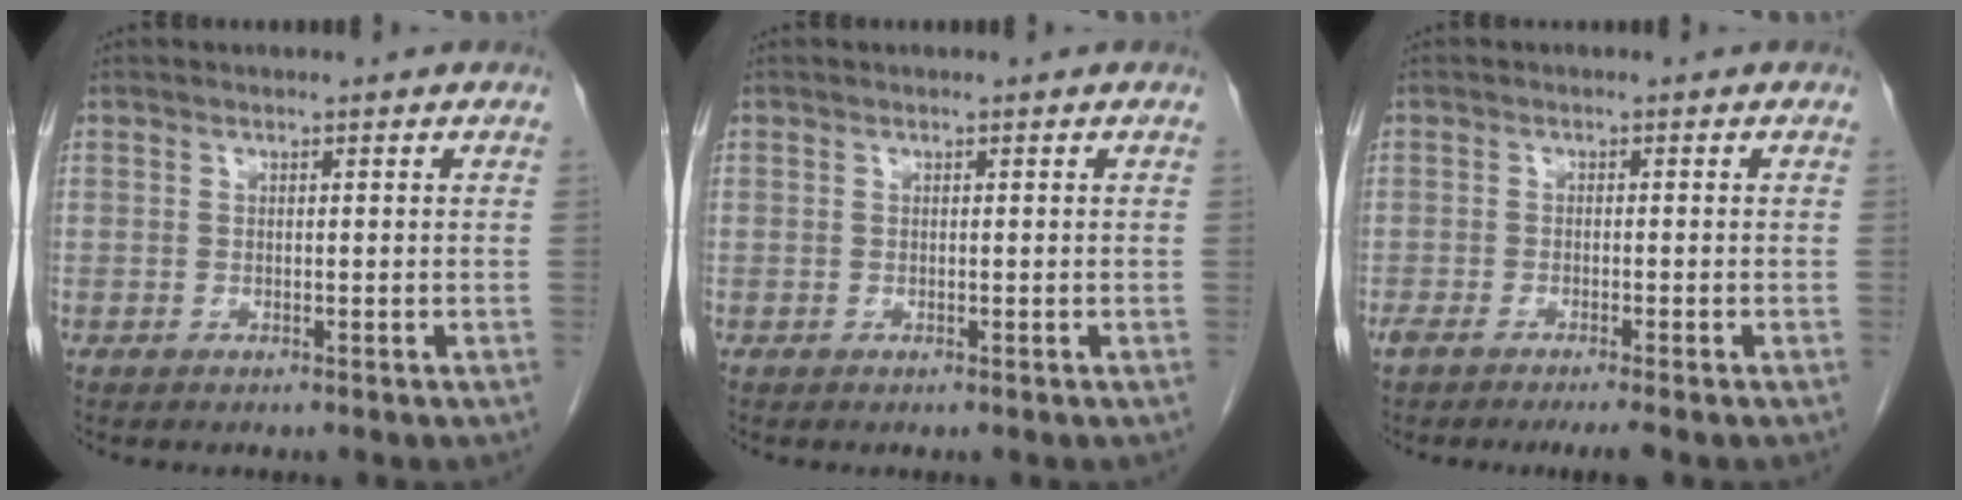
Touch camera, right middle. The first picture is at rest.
{"total": 0.0}
{"total": 4.3, "force": [-3.3, 0.3, 2.8], "torque": [-0.043, -0.007, -0.055]}